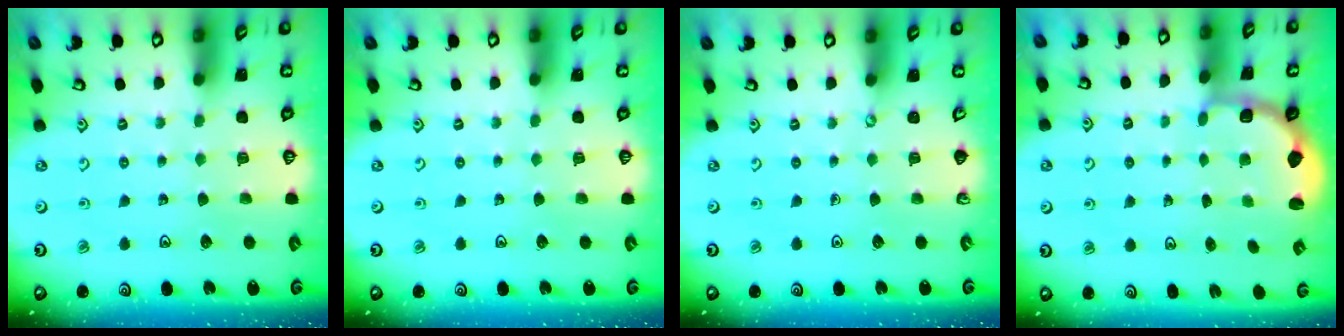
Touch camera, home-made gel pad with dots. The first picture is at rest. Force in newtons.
{"total": 0.0}
{"total": 0.0}
{"total": 3.0, "press": 2.2, "slide": 2.0}